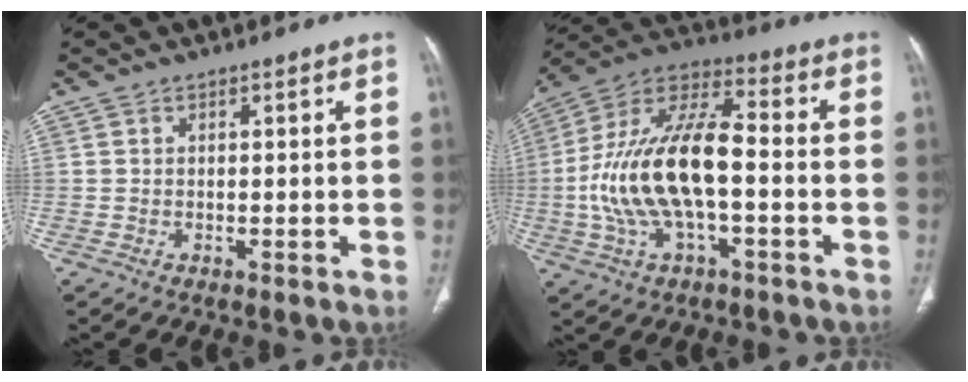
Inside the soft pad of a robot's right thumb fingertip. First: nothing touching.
{"total": 19.2, "force": [-2.6, 8.4, 17.1], "torque": [-0.339, 0.038, -0.048]}